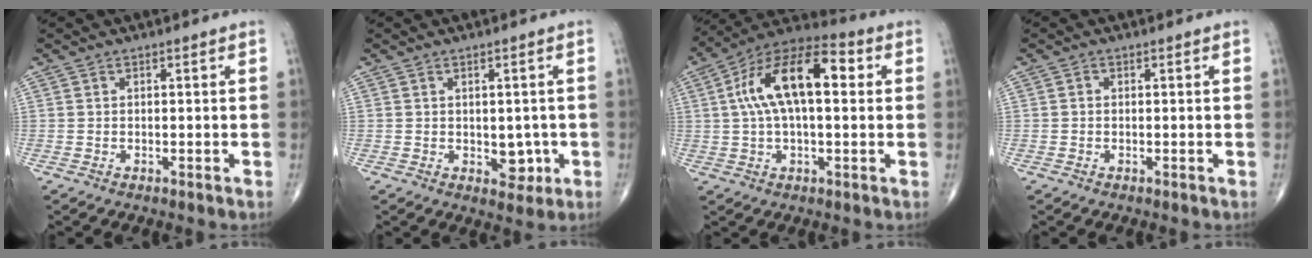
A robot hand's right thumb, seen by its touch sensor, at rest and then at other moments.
{"total": 4.4, "force": [-0.7, 2.9, 3.2], "torque": [-0.014, -0.003, -0.001]}
{"total": 16.4, "force": [3.0, 7.6, 14.2], "torque": [-0.250, 0.037, 0.043]}
{"total": 0.6, "force": [-0.1, 0.5, 0.3], "torque": [-0.002, 0.001, -0.005]}